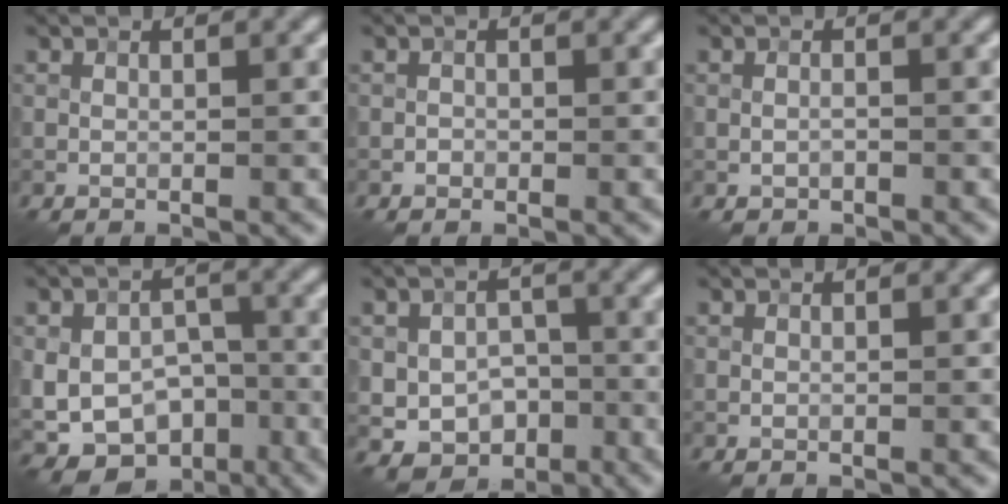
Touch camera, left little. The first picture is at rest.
{"total": 0.5, "force": [-0.3, 0.4, 0.0], "torque": [0.003, -0.001, -0.008]}
{"total": 0.5, "force": [-0.4, 0.3, 0.2], "torque": [-0.006, 0.002, -0.007]}
{"total": 10.9, "force": [-4.5, 7.7, 6.3], "torque": [-0.084, -0.012, -0.068]}
{"total": 5.9, "force": [-2.2, 4.4, 3.2], "torque": [-0.052, -0.006, -0.037]}
{"total": 0.0}